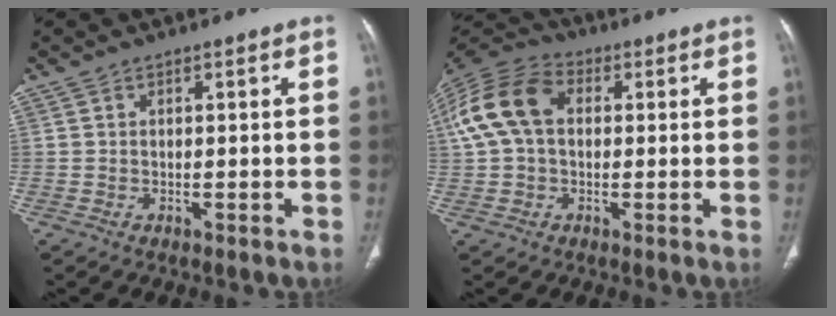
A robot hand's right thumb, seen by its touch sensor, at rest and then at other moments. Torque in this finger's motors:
{"motor_torque": [-0.03, 0.45, 0.41, -0.31, 0.25]}